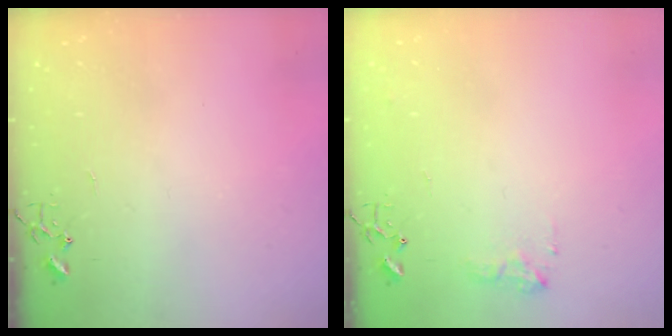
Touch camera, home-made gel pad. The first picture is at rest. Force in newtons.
{"total": 7.8, "press": 7.8, "slide": 0.1}